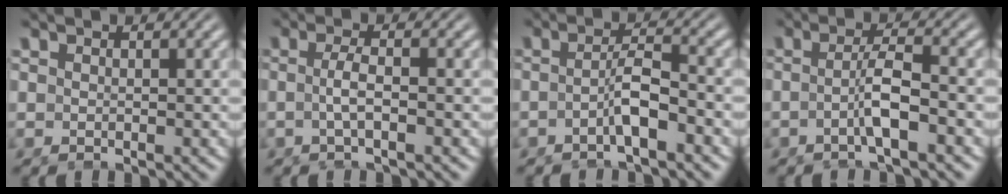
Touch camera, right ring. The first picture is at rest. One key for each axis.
{"total": 2.2, "fx": -0.8, "fy": -0.4, "fz": 2.0, "tx": -0.043, "ty": -0.008, "tz": -0.009}
{"total": 2.8, "fx": -1.7, "fy": 0.0, "fz": 2.3, "tx": -0.037, "ty": -0.009, "tz": -0.024}
{"total": 2.9, "fx": -1.3, "fy": -0.4, "fz": 2.6, "tx": -0.047, "ty": -0.005, "tz": -0.019}